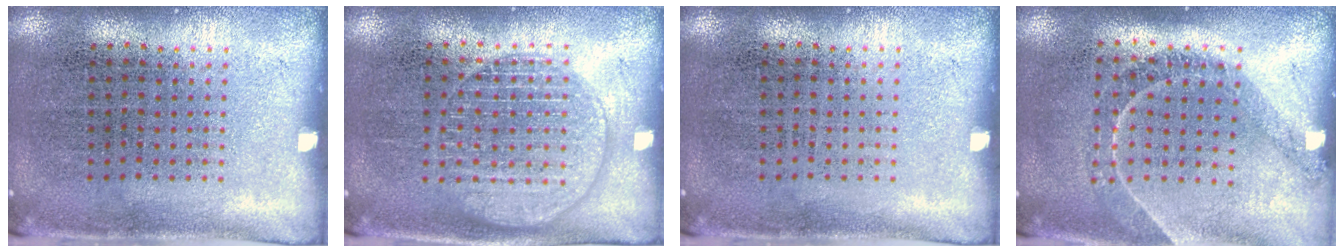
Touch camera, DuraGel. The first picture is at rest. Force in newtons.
{"total": 3.0, "press": 2.9, "slide": 0.4}
{"total": 0.0}
{"total": 1.2, "press": 1.1, "slide": 0.5}